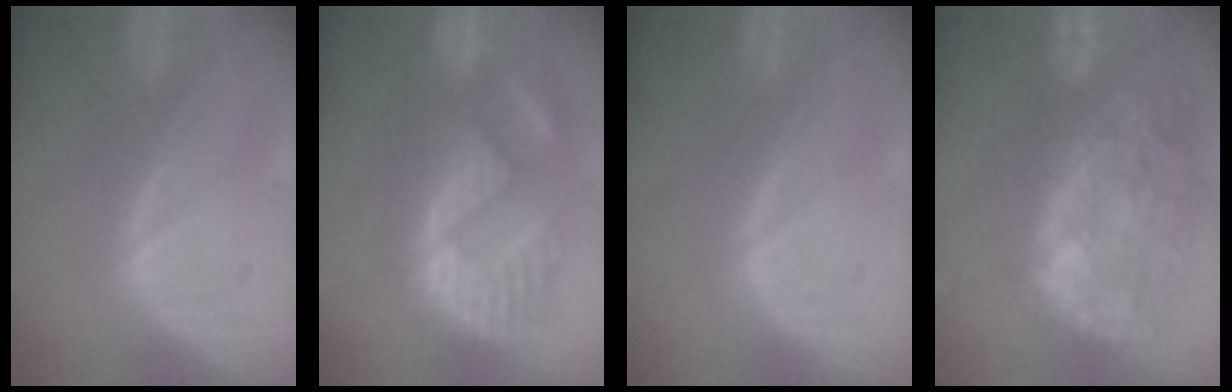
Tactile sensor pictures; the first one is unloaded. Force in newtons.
{"total": 10.7, "press": 10.4, "slide": 2.5}
{"total": 0.0}
{"total": 13.8, "press": 11.5, "slide": 7.6}